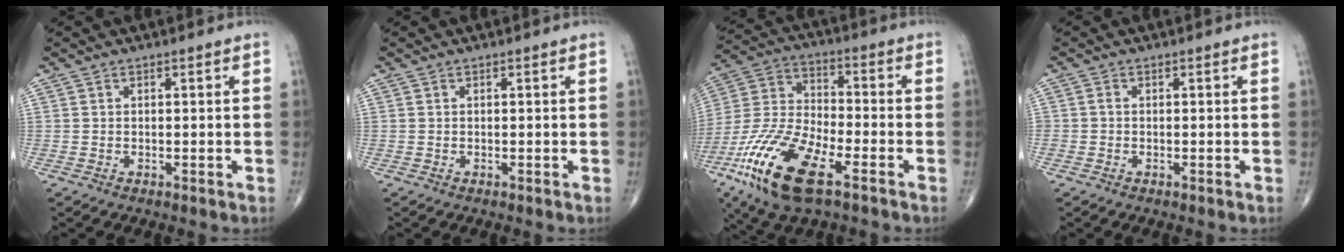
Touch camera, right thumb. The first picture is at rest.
{"total": 0.0}
{"total": 19.4, "force": [-9.7, 7.3, 15.0], "torque": [-0.321, 0.018, -0.185]}
{"total": 0.6, "force": [-0.2, 0.5, 0.3], "torque": [-0.001, 0.002, -0.007]}